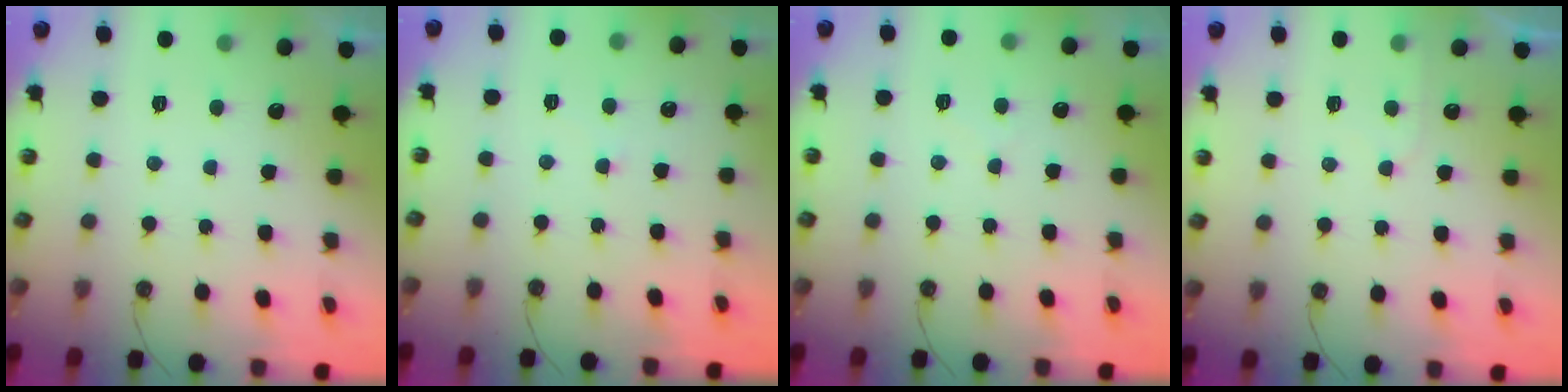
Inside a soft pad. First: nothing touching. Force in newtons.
{"total": 6.1, "press": 6.1, "slide": 0.5}
{"total": 3.1, "press": 3.1, "slide": 0.5}
{"total": 4.0, "press": 3.9, "slide": 0.6}